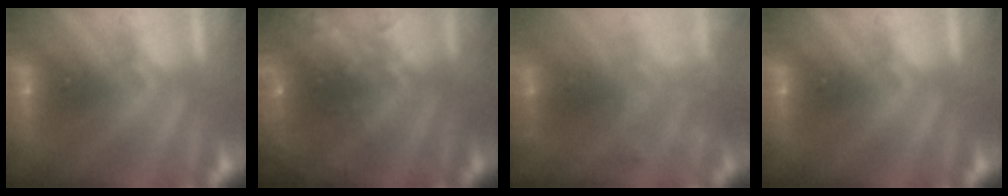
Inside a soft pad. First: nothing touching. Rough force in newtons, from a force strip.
{"total": 9.4}
{"total": 2.0}
{"total": 0.0}